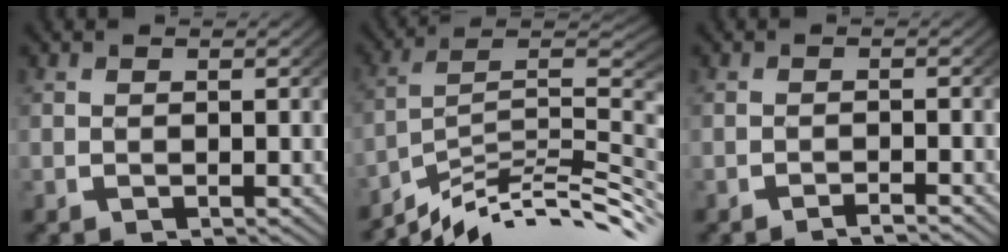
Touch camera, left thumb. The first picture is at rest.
{"total": 14.3, "force": [-8.0, 7.7, 9.0], "torque": [-0.126, -0.009, -0.122]}
{"total": 1.3, "force": [-1.2, 0.0, 0.4], "torque": [-0.003, 0.005, -0.026]}